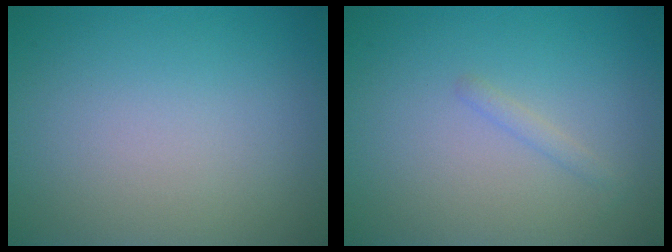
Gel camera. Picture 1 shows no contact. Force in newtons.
{"total": 0.9, "press": 0.9, "slide": 0.0}